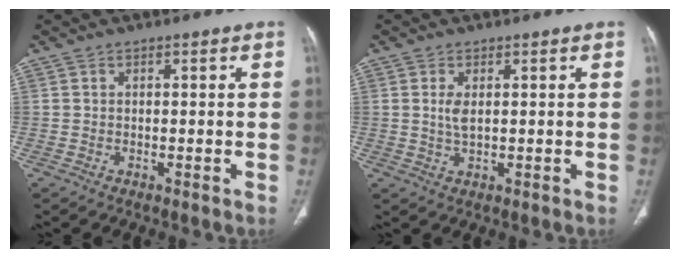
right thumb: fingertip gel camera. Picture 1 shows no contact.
{"total": 2.7, "force": [0.5, 1.2, 2.4], "torque": [-0.053, -0.005, 0.016]}